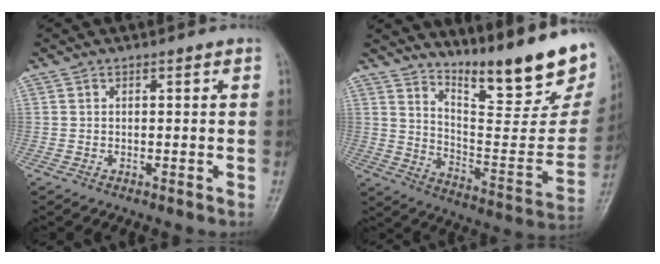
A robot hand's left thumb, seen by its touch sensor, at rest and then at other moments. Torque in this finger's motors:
{"motor_torque": [0.76, 0.43, 1.10, -1.67, 0.10]}